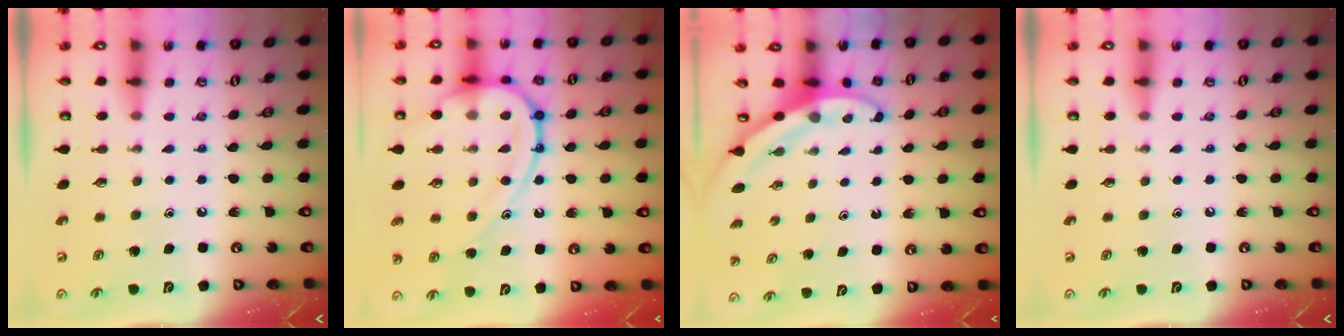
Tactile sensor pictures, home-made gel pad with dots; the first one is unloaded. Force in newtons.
{"total": 15.8, "press": 15.7, "slide": 1.3}
{"total": 3.5, "press": 3.5, "slide": 0.1}
{"total": 0.0}